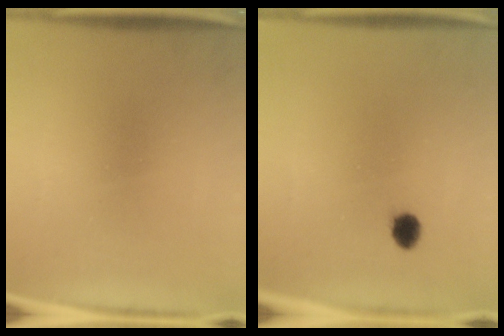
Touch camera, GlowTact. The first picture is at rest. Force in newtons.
{"total": 2.5}